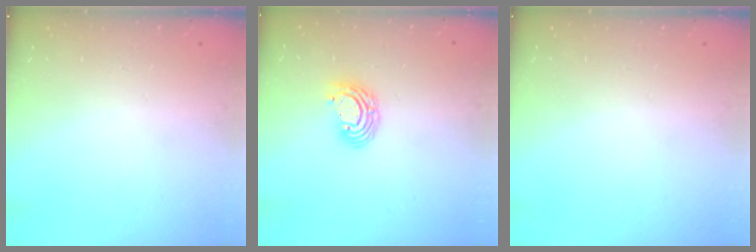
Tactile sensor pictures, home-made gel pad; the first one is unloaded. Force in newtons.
{"total": 8.3, "press": 8.2, "slide": 1.4}
{"total": 0.0}